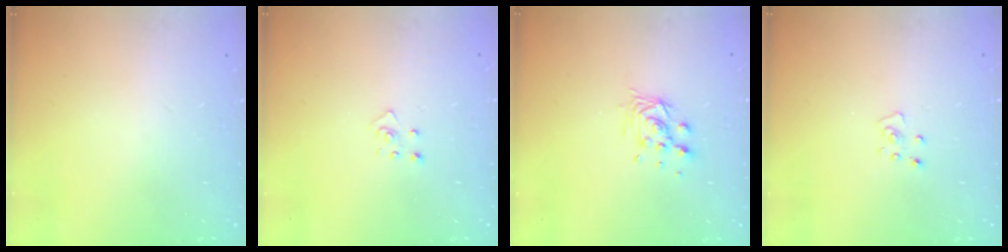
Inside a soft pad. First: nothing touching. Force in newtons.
{"total": 2.5, "press": 2.4, "slide": 0.3}
{"total": 6.8, "press": 6.8, "slide": 0.5}
{"total": 2.8, "press": 2.8, "slide": 0.2}